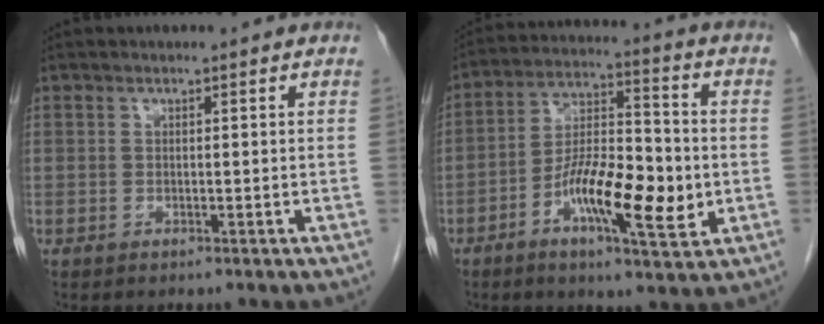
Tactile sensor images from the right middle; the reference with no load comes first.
{"total": 13.3, "force": [-3.7, 3.4, 12.4], "torque": [-0.221, 0.000, -0.065]}